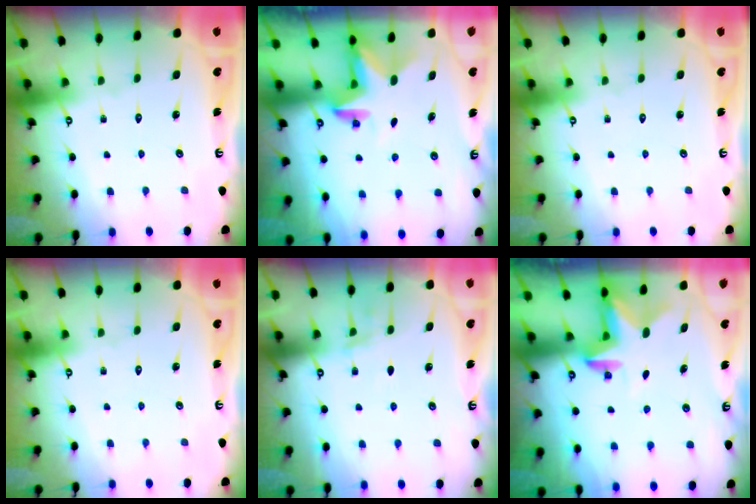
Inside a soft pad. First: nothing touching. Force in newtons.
{"total": 2.8, "press": 2.8, "slide": 0.2}
{"total": 0.0}
{"total": 0.0}
{"total": 4.6, "press": 4.4, "slide": 1.4}
{"total": 2.6, "press": 2.6, "slide": 0.6}